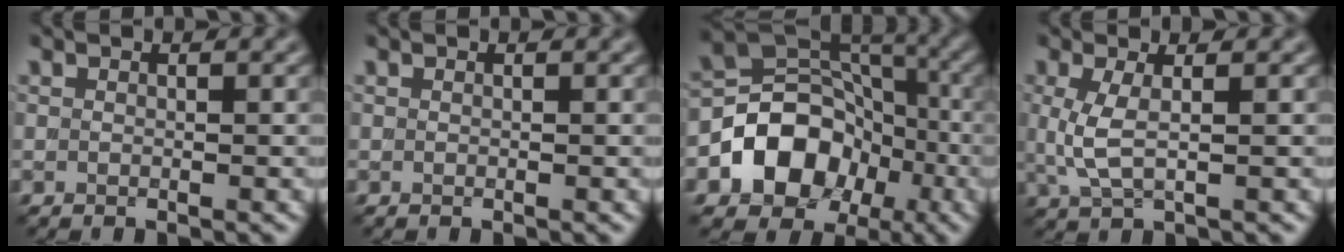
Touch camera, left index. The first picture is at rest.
{"total": 0.0}
{"total": 9.2, "force": [-3.1, 7.2, 4.8], "torque": [-0.059, 0.000, -0.059]}
{"total": 2.9, "force": [0.3, 1.0, 2.7], "torque": [-0.066, -0.004, 0.008]}